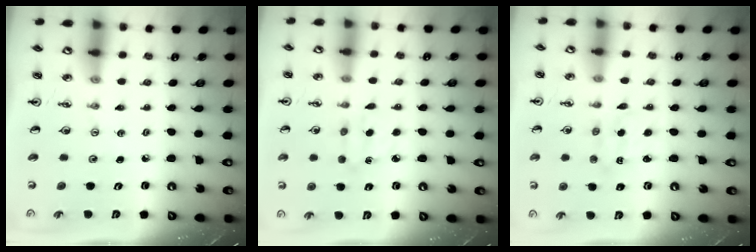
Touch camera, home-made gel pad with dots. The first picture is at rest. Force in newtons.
{"total": 4.7, "press": 4.7, "slide": 0.3}
{"total": 2.1, "press": 2.1, "slide": 0.3}